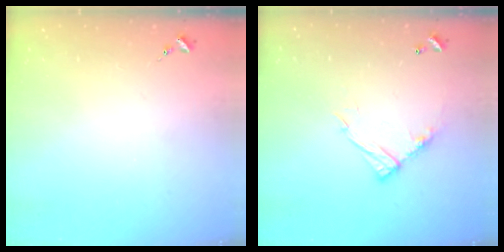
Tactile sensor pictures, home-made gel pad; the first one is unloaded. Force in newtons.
{"total": 11.5, "press": 11.4, "slide": 0.8}